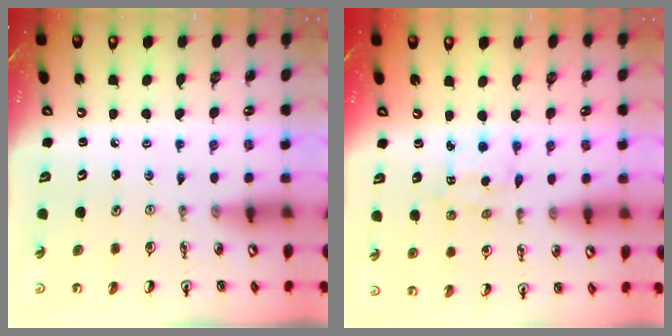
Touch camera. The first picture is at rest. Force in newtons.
{"total": 2.0, "press": 1.9, "slide": 0.5}